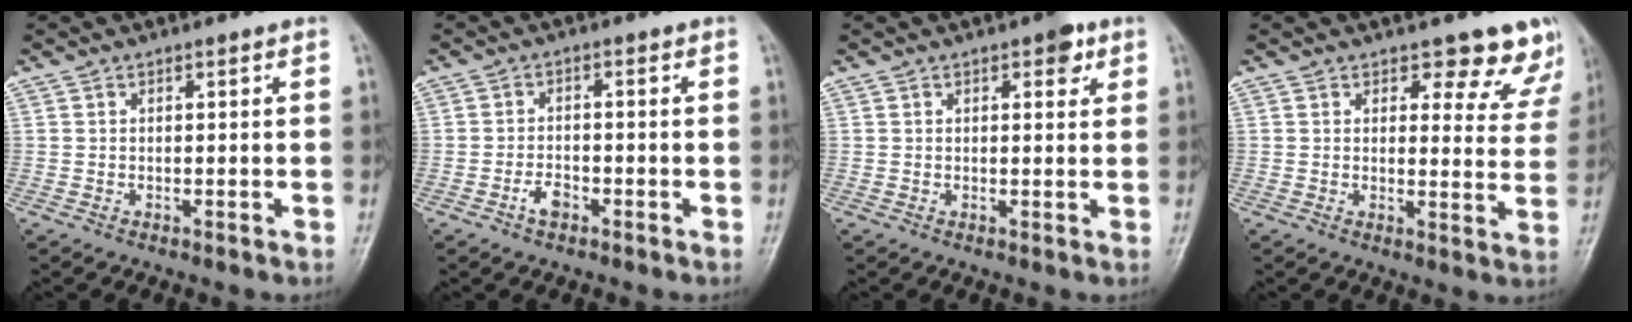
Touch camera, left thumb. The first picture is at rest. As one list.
[{"total": 2.9, "force": [-1.7, 1.7, 1.7], "torque": [-0.027, 0.012, -0.031]}, {"total": 3.4, "force": [1.8, 1.6, 2.4], "torque": [-0.018, -0.003, 0.018]}, {"total": 8.7, "force": [7.5, 3.9, 2.3], "torque": [0.026, -0.045, 0.064]}]